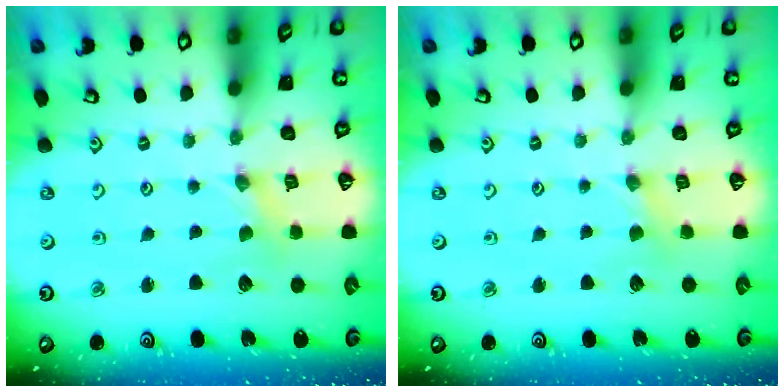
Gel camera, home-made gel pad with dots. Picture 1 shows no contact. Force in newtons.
{"total": 2.1, "press": 2.0, "slide": 0.4}